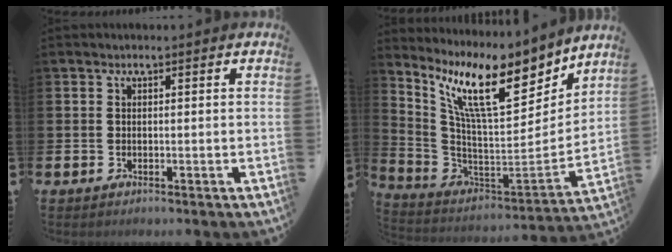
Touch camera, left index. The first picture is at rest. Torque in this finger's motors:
{"motor_torque": [0.83, -1.30, 1.06, 0.21]}